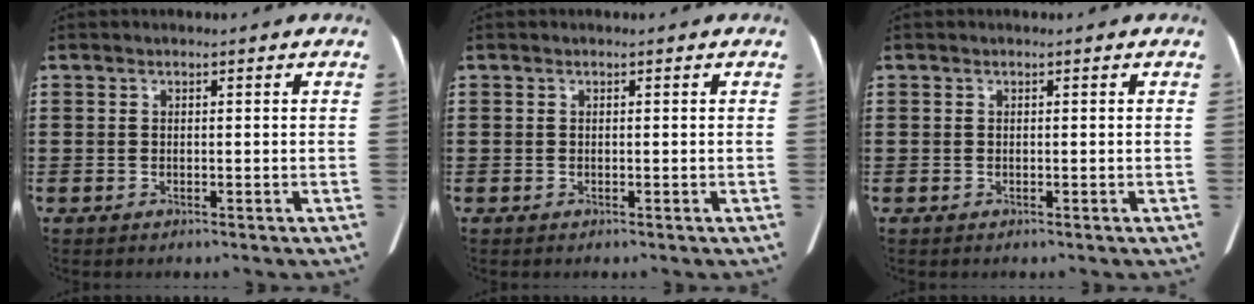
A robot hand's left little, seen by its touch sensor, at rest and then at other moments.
{"total": 0.0}
{"total": 0.0}